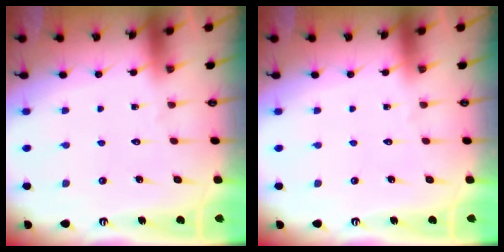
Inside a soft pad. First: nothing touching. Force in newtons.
{"total": 0.0}